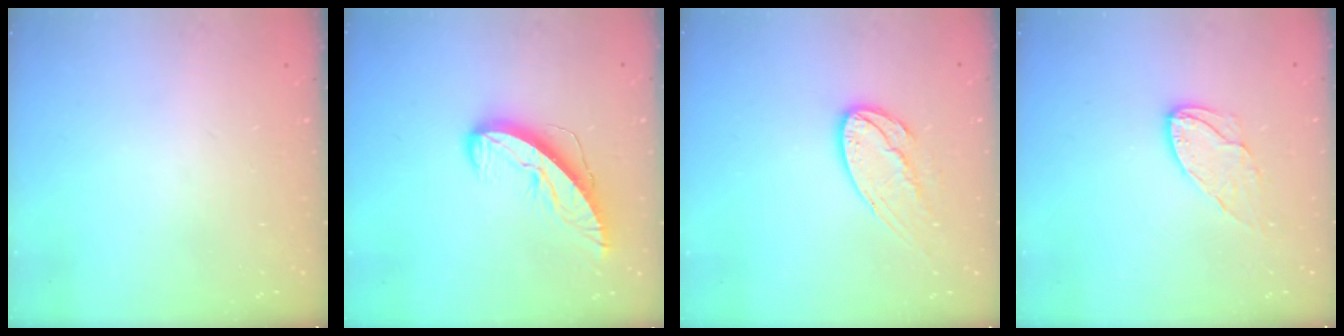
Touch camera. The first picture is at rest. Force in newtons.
{"total": 9.8, "press": 9.7, "slide": 1.2}
{"total": 12.3, "press": 12.2, "slide": 1.0}
{"total": 8.6, "press": 8.5, "slide": 0.6}